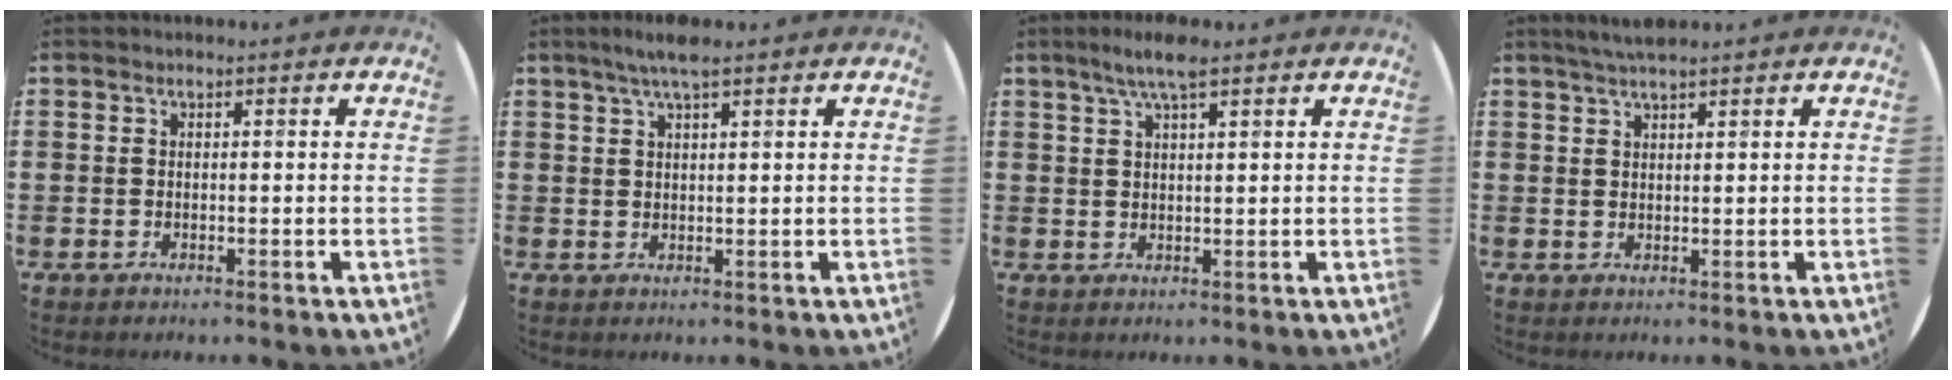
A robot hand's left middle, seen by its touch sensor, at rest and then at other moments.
{"total": 3.1, "force": [2.4, 0.3, 2.0], "torque": [-0.042, 0.005, 0.041]}
{"total": 4.3, "force": [3.1, 0.6, 2.9], "torque": [-0.063, 0.004, 0.054]}
{"total": 2.4, "force": [2.2, 0.1, 1.1], "torque": [-0.024, 0.001, 0.040]}